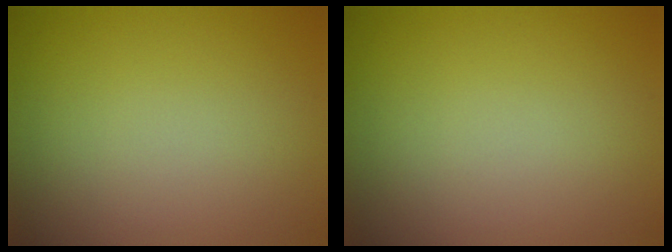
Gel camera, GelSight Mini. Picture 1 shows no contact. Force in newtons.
{"total": 0.0}